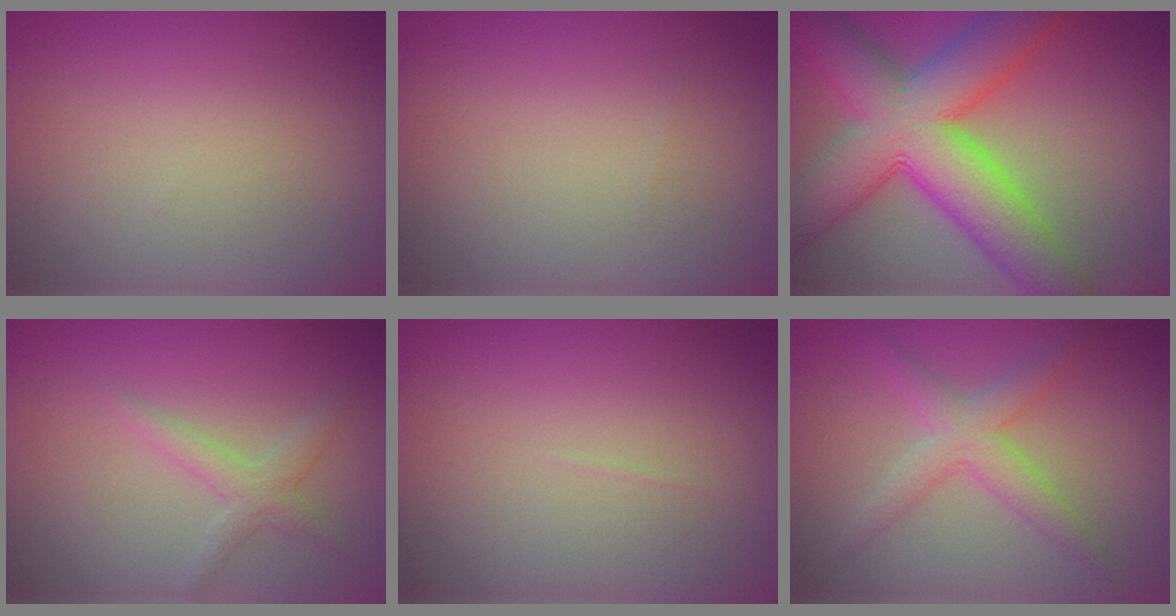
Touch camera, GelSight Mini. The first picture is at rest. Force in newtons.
{"total": 0.0}
{"total": 12.1, "press": 12.1, "slide": 0.5}
{"total": 2.0, "press": 2.0, "slide": 0.0}
{"total": 0.0}
{"total": 2.3, "press": 2.3, "slide": 0.1}